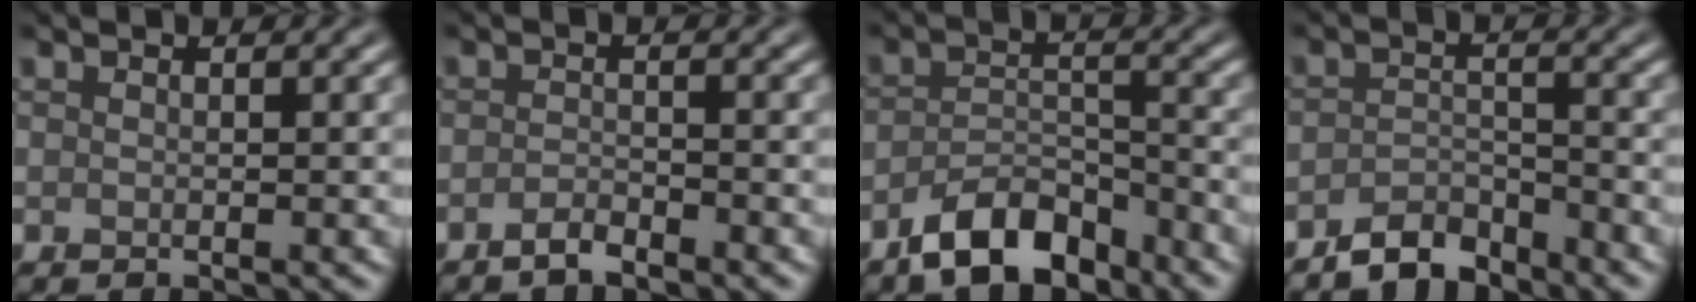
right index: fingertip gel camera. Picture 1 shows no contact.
{"total": 1.6, "force": [-1.3, 0.4, 0.9], "torque": [-0.018, 0.004, -0.027]}
{"total": 5.8, "force": [-4.2, 2.6, 3.1], "torque": [-0.049, -0.004, -0.079]}
{"total": 3.4, "force": [-3.0, 1.2, 1.1], "torque": [-0.017, 0.007, -0.059]}